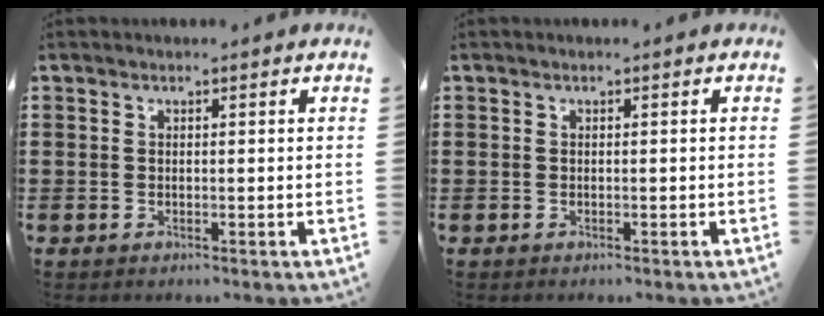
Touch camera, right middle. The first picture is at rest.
{"total": 0.0}